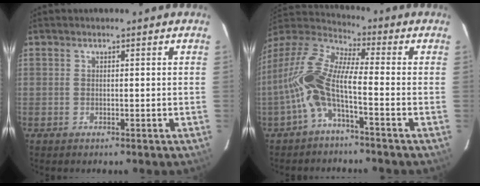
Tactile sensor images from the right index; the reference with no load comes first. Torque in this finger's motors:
{"motor_torque": [1.54, -0.60, 0.95, 0.21]}